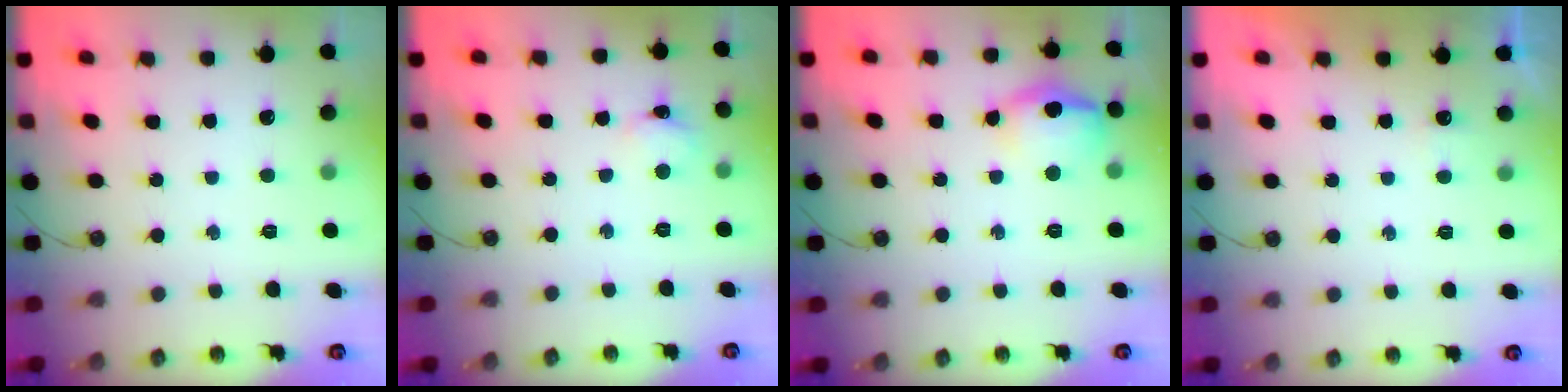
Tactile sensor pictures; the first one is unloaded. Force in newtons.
{"total": 3.0, "press": 3.0, "slide": 0.4}
{"total": 11.9, "press": 11.7, "slide": 2.2}
{"total": 2.2, "press": 2.1, "slide": 0.4}